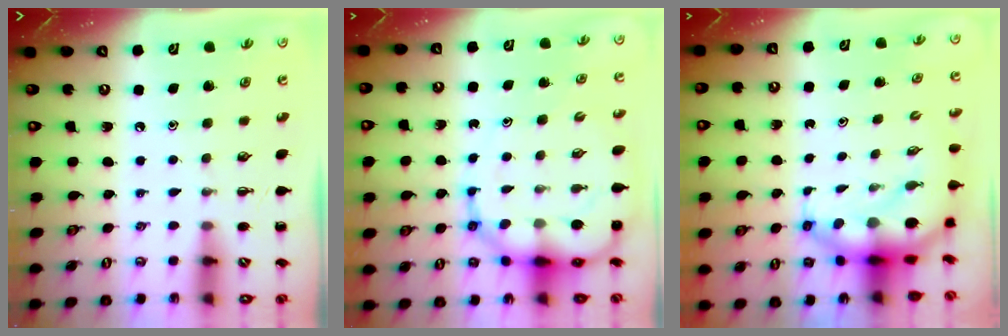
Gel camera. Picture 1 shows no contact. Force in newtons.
{"total": 12.6, "press": 12.1, "slide": 3.4}
{"total": 7.2, "press": 7.0, "slide": 1.8}